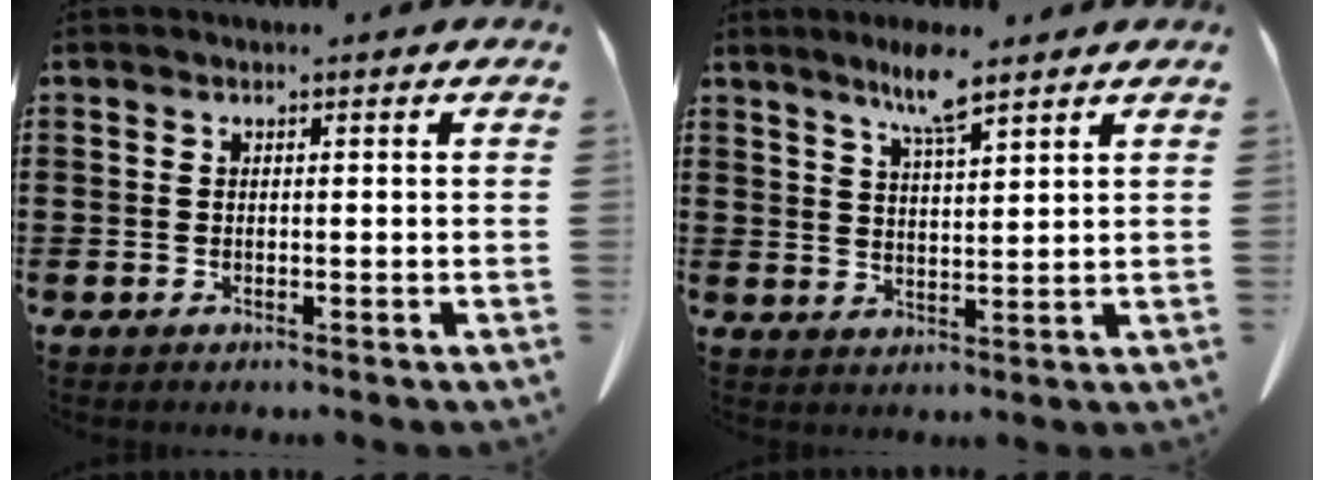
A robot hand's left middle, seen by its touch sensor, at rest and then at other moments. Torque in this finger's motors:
{"motor_torque": [1.40, -0.74, 0.18, 0.10]}